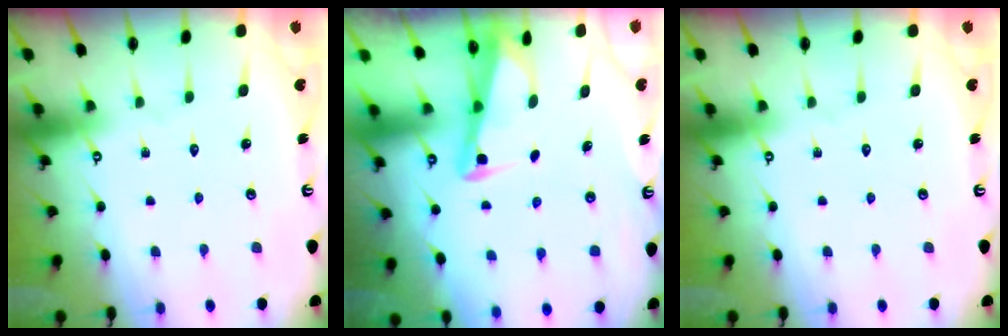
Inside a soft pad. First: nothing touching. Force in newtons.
{"total": 2.9, "press": 2.8, "slide": 0.3}
{"total": 0.0}